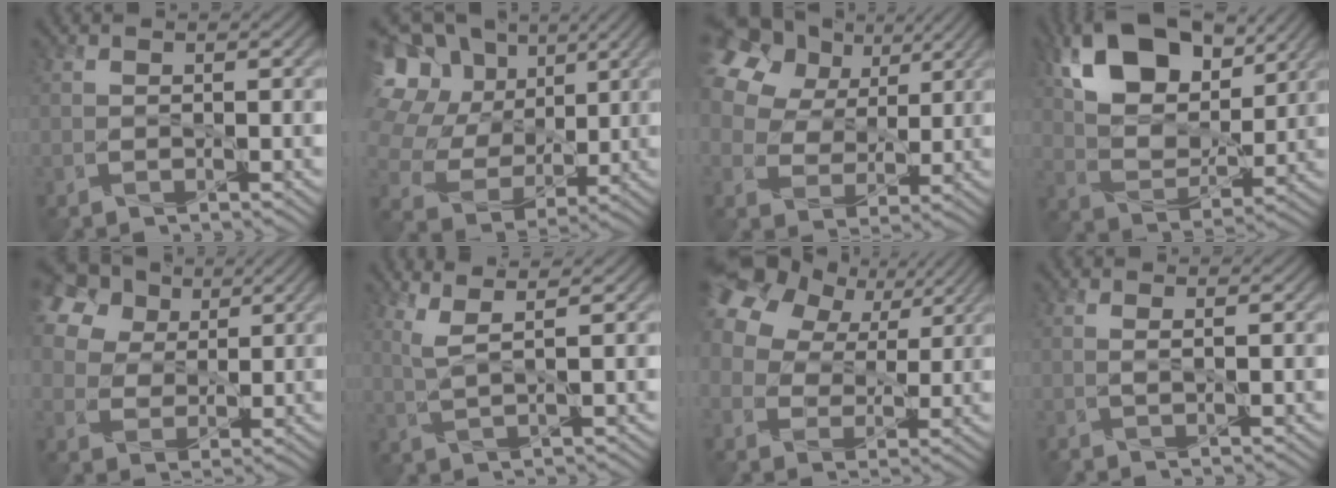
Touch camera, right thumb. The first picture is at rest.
{"total": 18.7, "force": [6.6, 14.8, 9.4], "torque": [-0.295, 0.054, 0.144]}
{"total": 18.8, "force": [9.9, 12.9, 9.4], "torque": [-0.284, 0.073, 0.196]}
{"total": 13.8, "force": [6.9, 7.9, 9.0], "torque": [-0.186, 0.014, 0.127]}
{"total": 16.9, "force": [9.1, 12.0, 7.8], "torque": [-0.245, 0.054, 0.184]}
{"total": 3.7, "force": [2.2, 0.6, 3.0], "torque": [-0.061, 0.006, 0.050]}
{"total": 15.0, "force": [7.5, 10.2, 7.9], "torque": [-0.234, 0.056, 0.147]}
{"total": 1.0, "force": [0.2, 0.1, 1.0], "torque": [-0.020, 0.007, -0.002]}